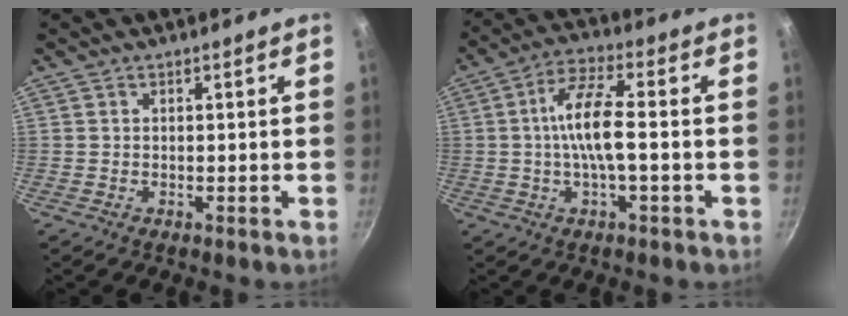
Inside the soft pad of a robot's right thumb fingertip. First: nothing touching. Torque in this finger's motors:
{"motor_torque": [1.17, 1.05, 2.07, -0.70, 0.77]}